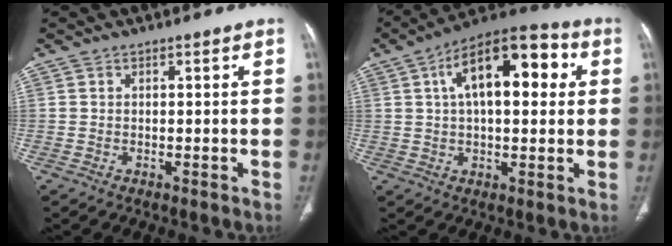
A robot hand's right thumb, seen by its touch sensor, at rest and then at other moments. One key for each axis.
{"total": 17.5, "fx": 4.6, "fy": 8.4, "fz": 14.7, "tx": -0.201, "ty": 0.027, "tz": 0.061}